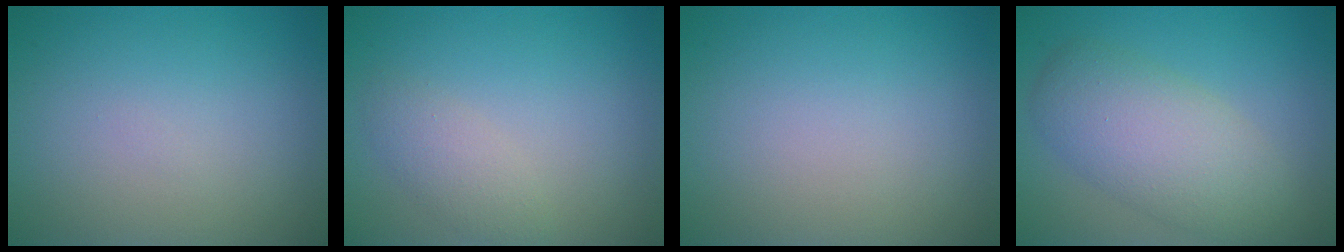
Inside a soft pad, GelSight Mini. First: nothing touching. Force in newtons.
{"total": 2.0, "press": 2.0, "slide": 0.1}
{"total": 0.0}
{"total": 5.9, "press": 5.9, "slide": 0.4}